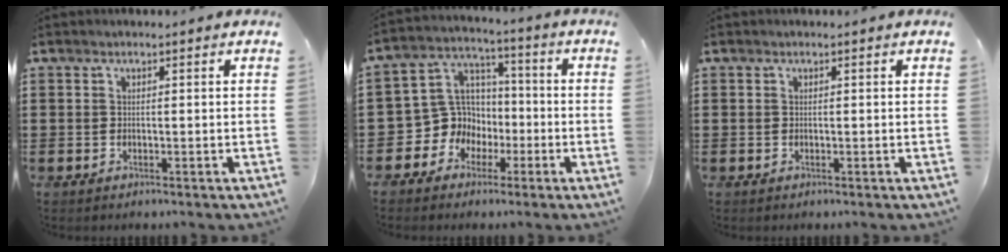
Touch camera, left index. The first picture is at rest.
{"total": 8.5, "force": [-2.1, 8.0, 1.8], "torque": [-0.085, 0.003, -0.040]}
{"total": 0.0}